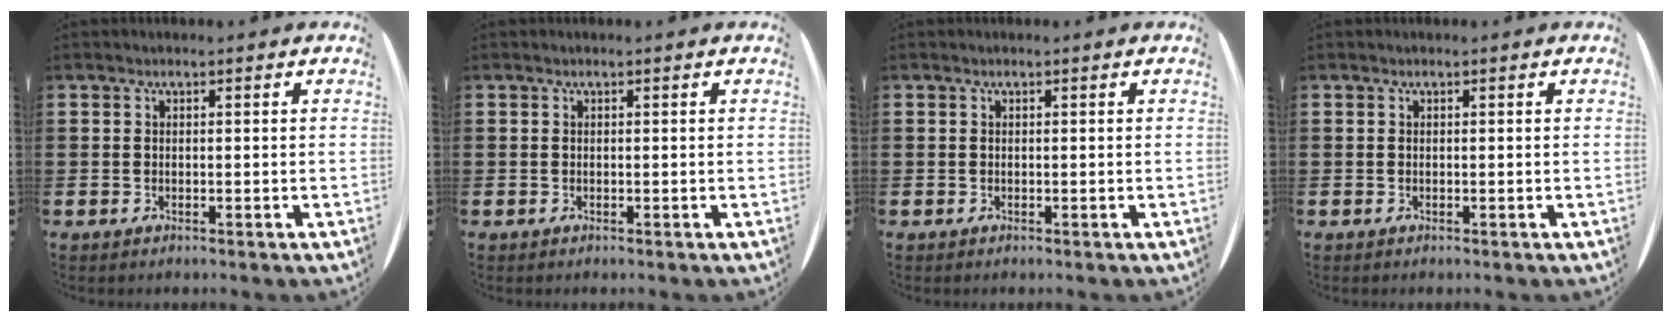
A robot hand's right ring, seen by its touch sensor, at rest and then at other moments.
{"total": 0.0}
{"total": 0.0}
{"total": 0.0}